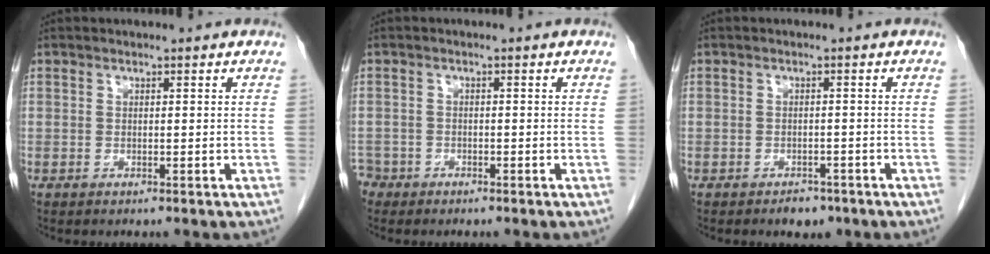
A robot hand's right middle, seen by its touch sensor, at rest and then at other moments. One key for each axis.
{"total": 2.8, "fx": -2.3, "fy": 1.6, "fz": -0.2, "tx": 0.000, "ty": 0.004, "tz": -0.046}
{"total": 2.5, "fx": -1.8, "fy": 1.3, "fz": 1.0, "tx": -0.019, "ty": 0.000, "tz": -0.019}